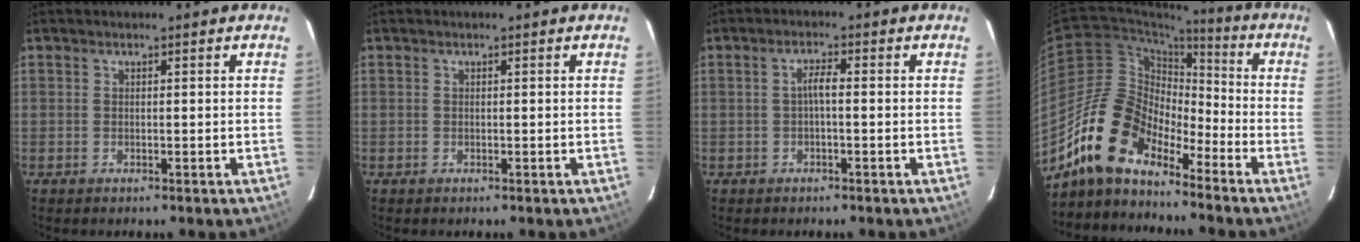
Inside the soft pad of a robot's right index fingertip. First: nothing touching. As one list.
[{"total": 0.0}, {"total": 2.1, "force": [-0.4, 0.4, 2.0], "torque": [-0.040, 0.008, -0.006]}, {"total": 14.3, "force": [-11.1, 6.1, 6.6], "torque": [-0.116, 0.013, -0.219]}]